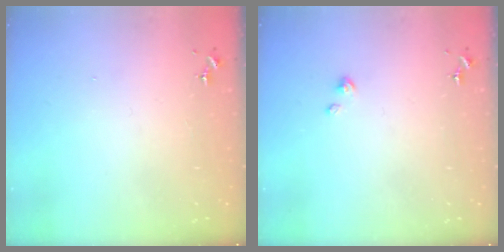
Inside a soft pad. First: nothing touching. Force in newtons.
{"total": 2.4, "press": 2.4, "slide": 0.3}